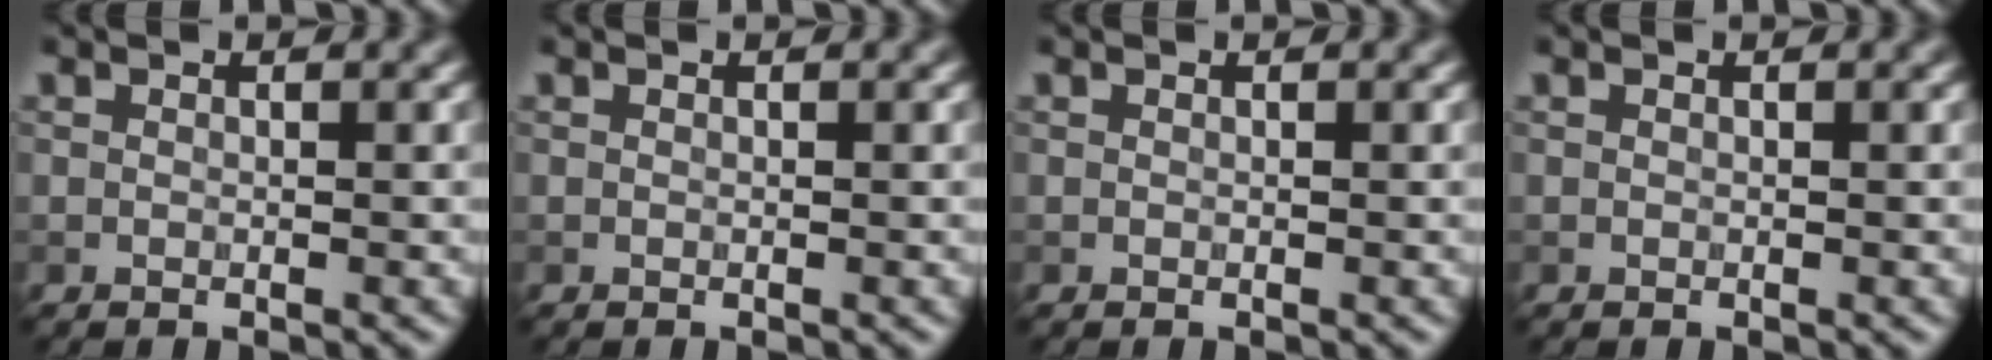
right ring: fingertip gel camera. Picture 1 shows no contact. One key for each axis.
{"total": 0.0}
{"total": 0.0}
{"total": 0.0}